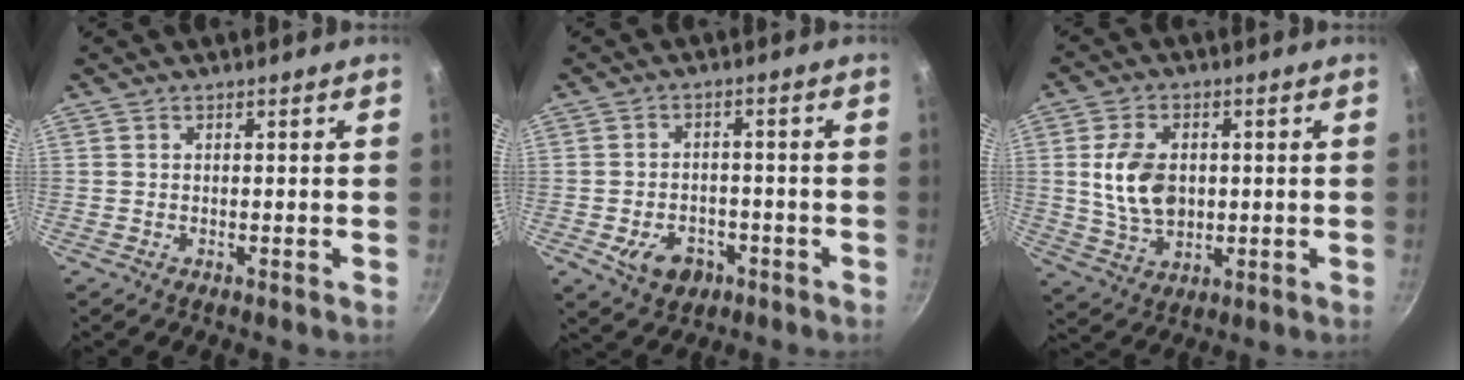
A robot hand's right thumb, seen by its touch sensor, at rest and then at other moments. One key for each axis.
{"total": 7.3, "fx": -3.1, "fy": 5.3, "fz": 4.0, "tx": -0.049, "ty": 0.017, "tz": -0.042}
{"total": 10.5, "fx": 0.8, "fy": 7.1, "fz": 7.7, "tx": -0.129, "ty": -0.005, "tz": 0.020}